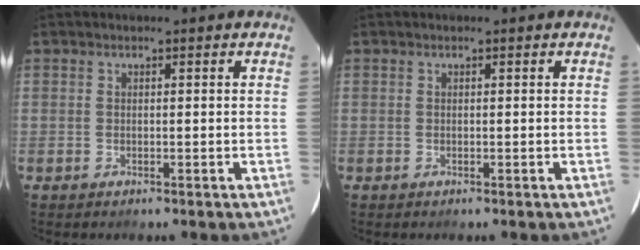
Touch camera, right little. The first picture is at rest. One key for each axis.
{"total": 0.0}